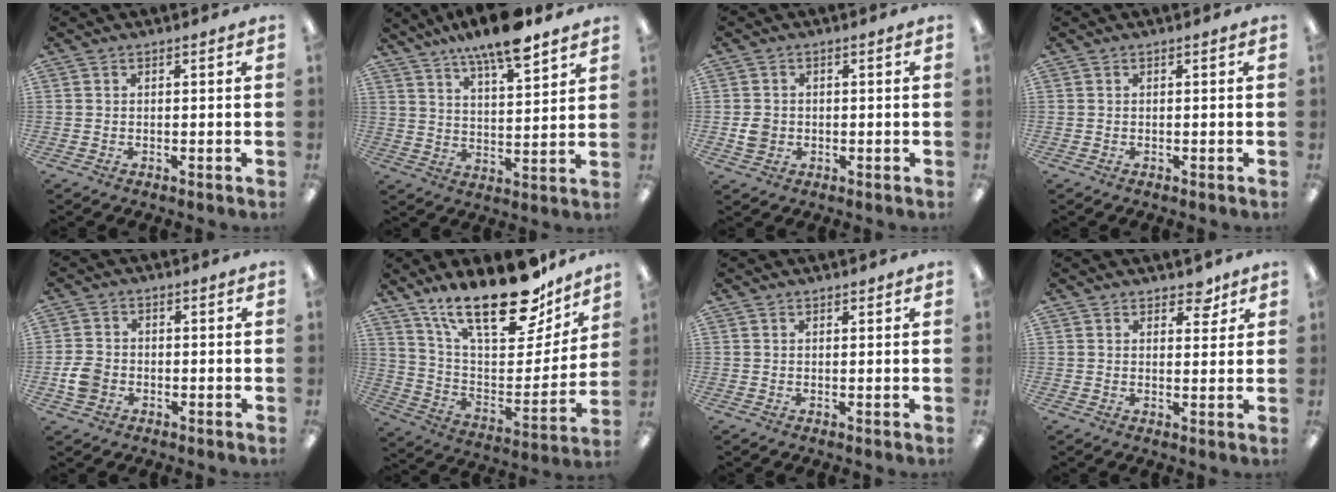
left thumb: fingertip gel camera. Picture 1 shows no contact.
{"total": 12.2, "force": [9.8, 3.0, 6.7], "torque": [-0.112, -0.054, 0.169]}
{"total": 3.3, "force": [-0.4, 2.9, 1.5], "torque": [-0.018, 0.003, -0.009]}
{"total": 0.0}
{"total": 5.3, "force": [-1.5, 4.2, 2.9], "torque": [-0.060, 0.009, -0.027]}
{"total": 25.3, "force": [18.5, 9.6, 14.4], "torque": [-0.220, -0.119, 0.318]}
{"total": 0.8, "force": [0.7, 0.3, 0.3], "torque": [0.002, -0.002, 0.010]}
{"total": 4.6, "force": [3.6, 2.4, 1.7], "torque": [-0.001, -0.020, 0.059]}